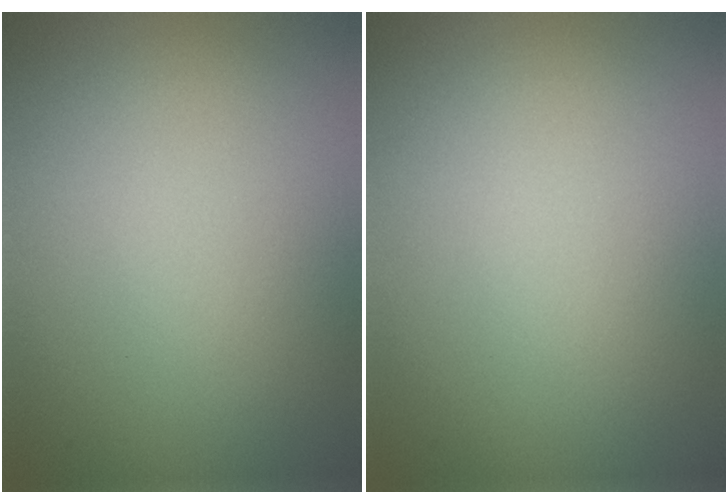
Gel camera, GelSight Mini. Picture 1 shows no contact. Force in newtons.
{"total": 0.0}